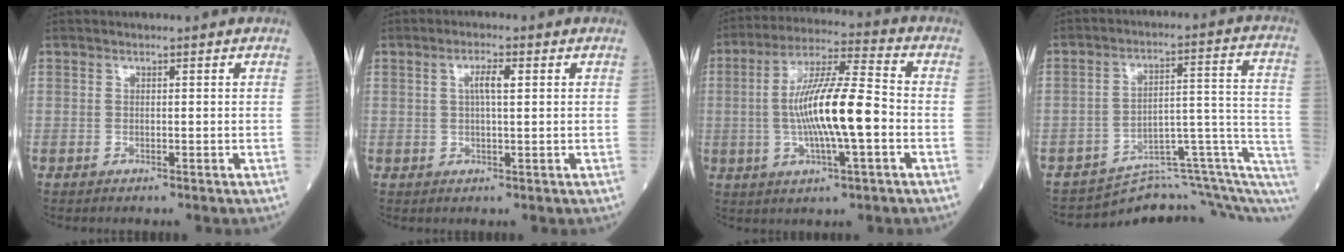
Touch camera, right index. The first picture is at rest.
{"total": 3.1, "force": [0.8, 0.4, 2.9], "torque": [-0.056, 0.003, 0.013]}
{"total": 13.6, "force": [-1.9, 1.6, 13.4], "torque": [-0.250, 0.007, -0.035]}
{"total": 13.7, "force": [-11.6, 1.3, 7.2], "torque": [-0.066, 0.080, -0.156]}